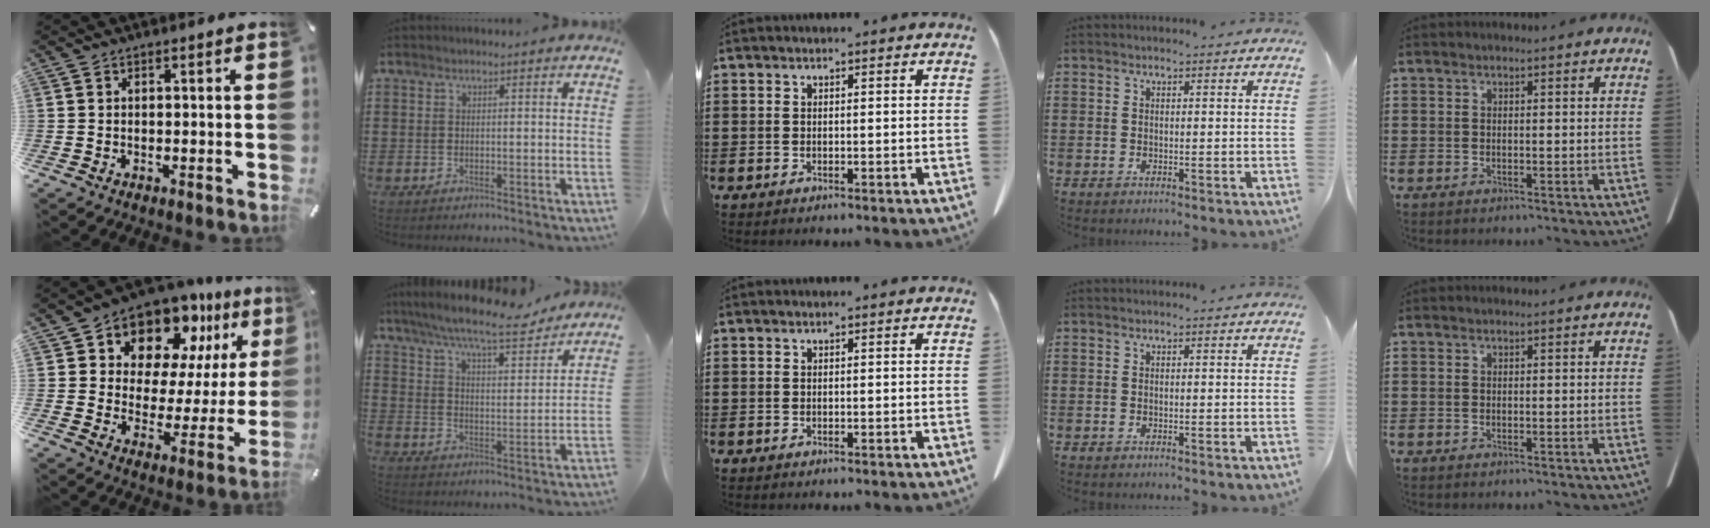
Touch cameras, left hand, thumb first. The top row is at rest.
{"thumb": {"total": 13.2, "force": [10.8, 7.0, 2.7], "torque": [-0.050, -0.107, 0.190]}, "index": {"total": 9.0, "force": [8.0, 0.3, 4.1], "torque": [-0.102, -0.047, 0.136]}}